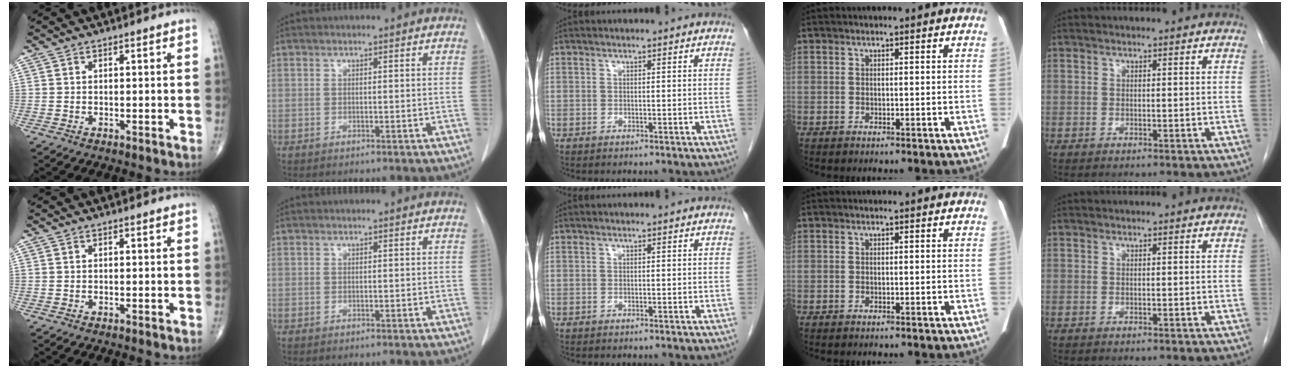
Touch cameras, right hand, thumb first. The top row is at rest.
{}